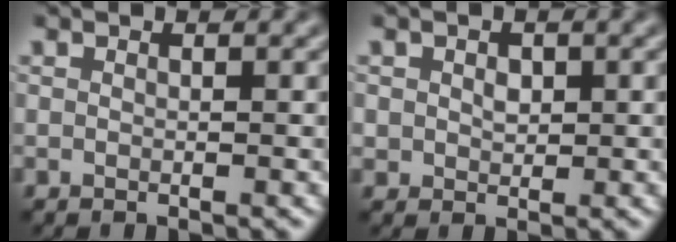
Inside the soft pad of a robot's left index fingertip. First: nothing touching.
{"total": 1.4, "force": [0.4, 1.2, 0.7], "torque": [-0.017, 0.000, 0.007]}